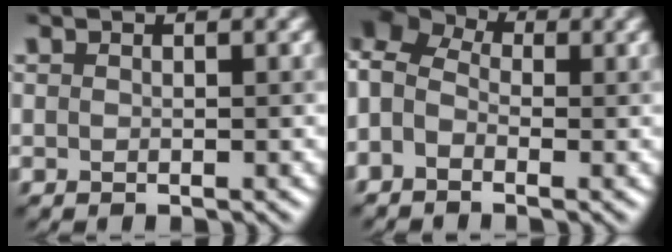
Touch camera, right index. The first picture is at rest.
{"total": 6.4, "force": [0.5, 4.6, 4.5], "torque": [-0.101, 0.043, -0.006]}